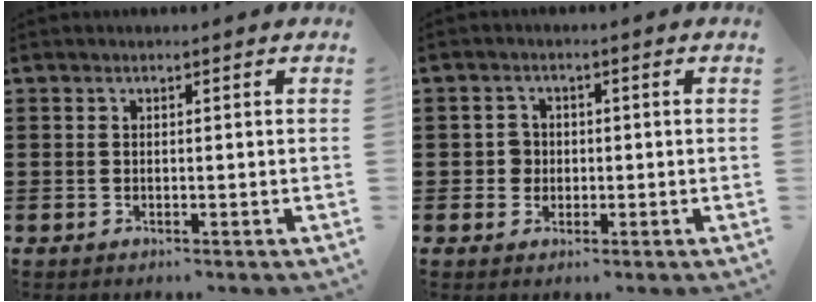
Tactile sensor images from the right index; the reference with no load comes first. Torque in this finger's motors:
{"motor_torque": [0.21, 0.16, 0.00, 0.00]}